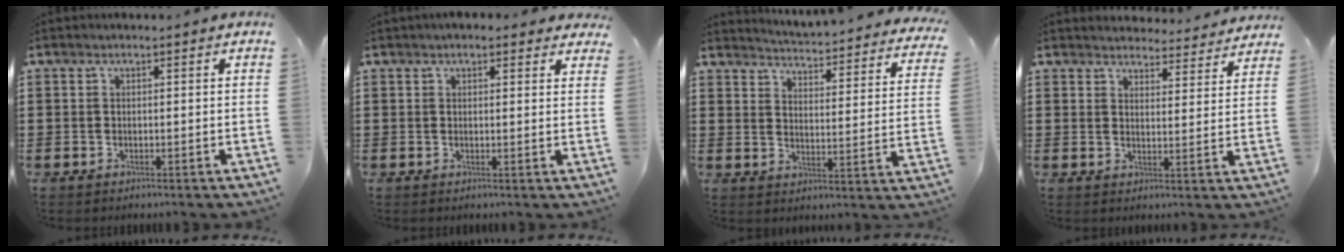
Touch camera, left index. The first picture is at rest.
{"total": 2.0, "force": [1.7, 0.5, 0.8], "torque": [-0.020, 0.003, 0.032]}
{"total": 3.4, "force": [3.3, -0.8, 0.5], "torque": [-0.023, -0.045, 0.048]}
{"total": 4.0, "force": [4.0, 0.1, 0.0], "torque": [-0.008, -0.027, 0.070]}